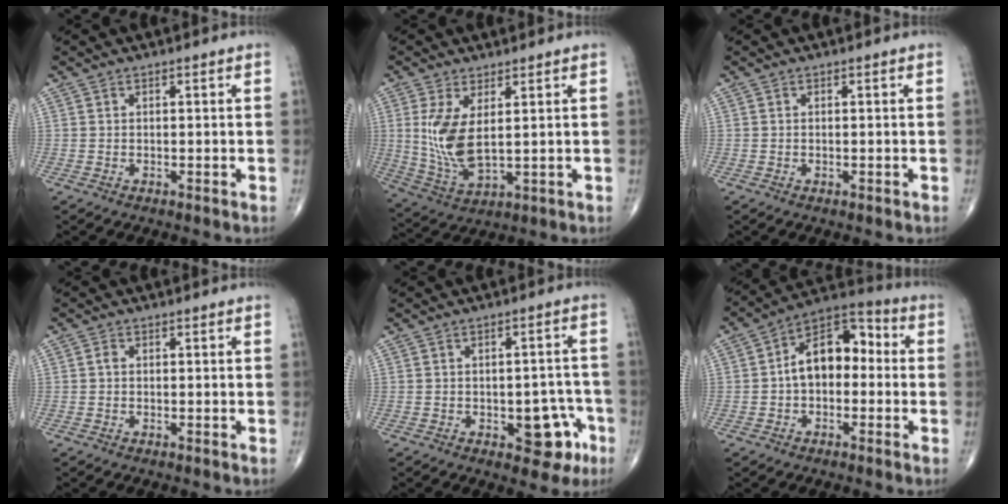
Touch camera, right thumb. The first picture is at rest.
{"total": 9.7, "force": [1.8, 4.2, 8.6], "torque": [-0.180, -0.021, 0.049]}
{"total": 0.0}
{"total": 0.8, "force": [0.0, 0.6, 0.5], "torque": [-0.006, 0.001, -0.004]}
{"total": 8.3, "force": [-3.5, 4.5, 6.1], "torque": [-0.038, 0.026, -0.037]}
{"total": 12.0, "force": [-0.2, 7.6, 9.3], "torque": [-0.121, 0.043, -0.020]}